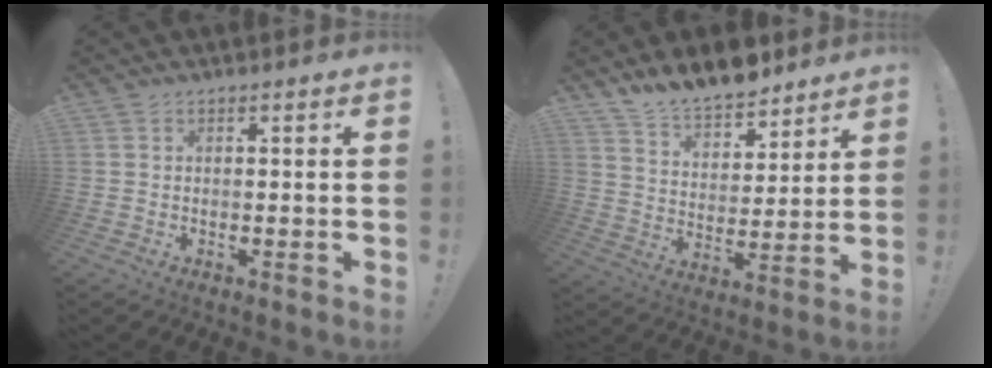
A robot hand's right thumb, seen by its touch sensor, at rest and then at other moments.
{"total": 10.7, "force": [10.0, 3.4, 1.9], "torque": [-0.052, -0.085, 0.188]}